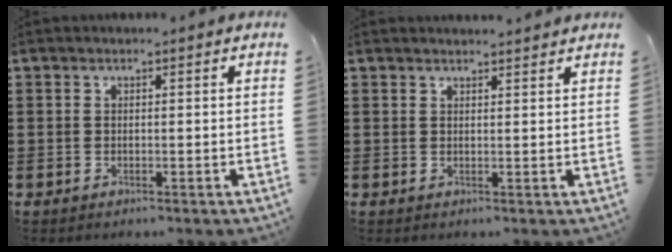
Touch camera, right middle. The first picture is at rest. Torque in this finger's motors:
{"motor_torque": [-0.42, -0.22, -0.04, 0.00]}